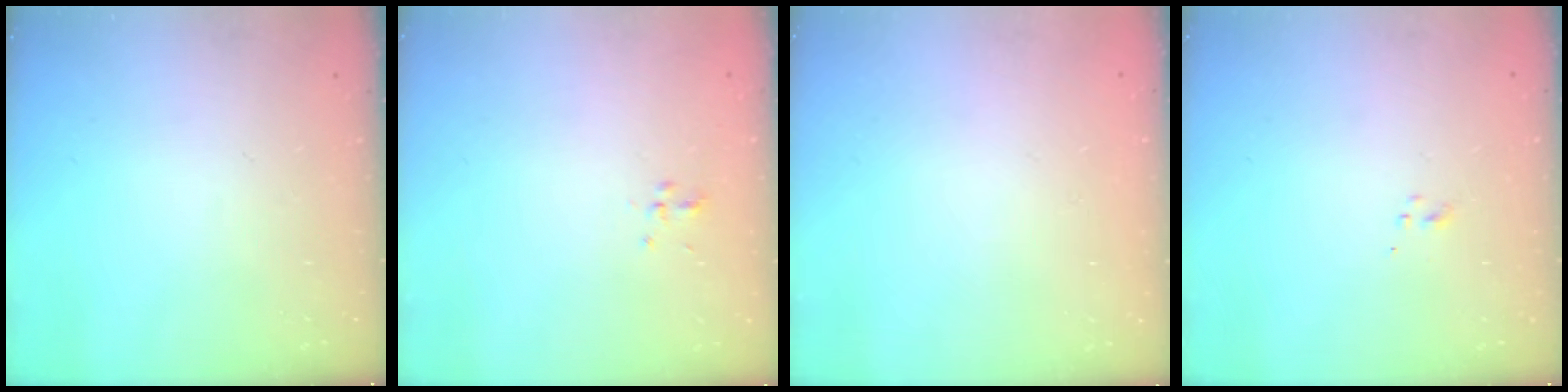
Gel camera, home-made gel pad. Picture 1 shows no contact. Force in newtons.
{"total": 2.0, "press": 1.8, "slide": 0.8}
{"total": 1.8, "press": 1.8, "slide": 0.2}
{"total": 0.7, "press": 0.7, "slide": 0.3}